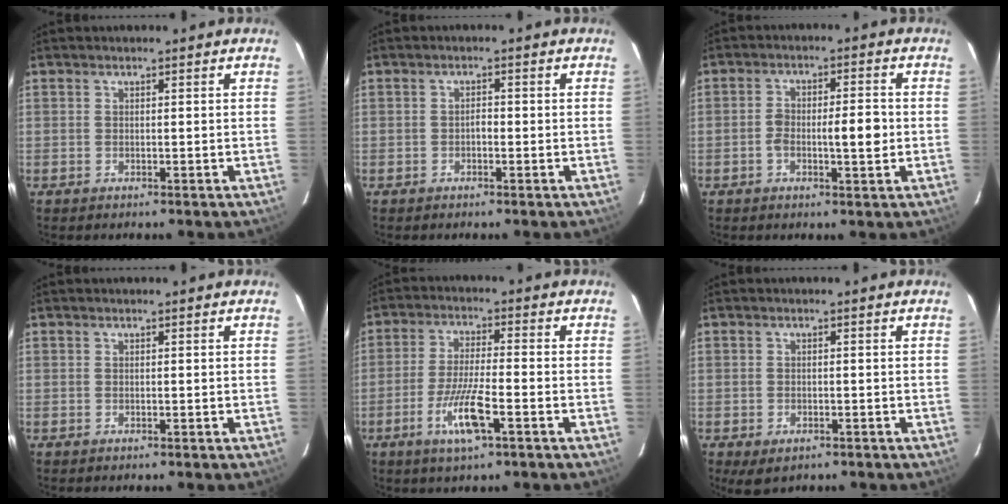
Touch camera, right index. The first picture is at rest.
{"total": 1.5, "force": [-0.4, 0.8, 1.2], "torque": [-0.022, 0.005, -0.008]}
{"total": 6.6, "force": [-1.1, 2.0, 6.3], "torque": [-0.113, 0.015, -0.017]}
{"total": 0.0}
{"total": 8.7, "force": [-3.8, 1.0, 7.7], "torque": [-0.152, -0.011, -0.069]}
{"total": 4.2, "force": [-2.3, 2.5, 2.5], "torque": [-0.051, -0.007, -0.029]}